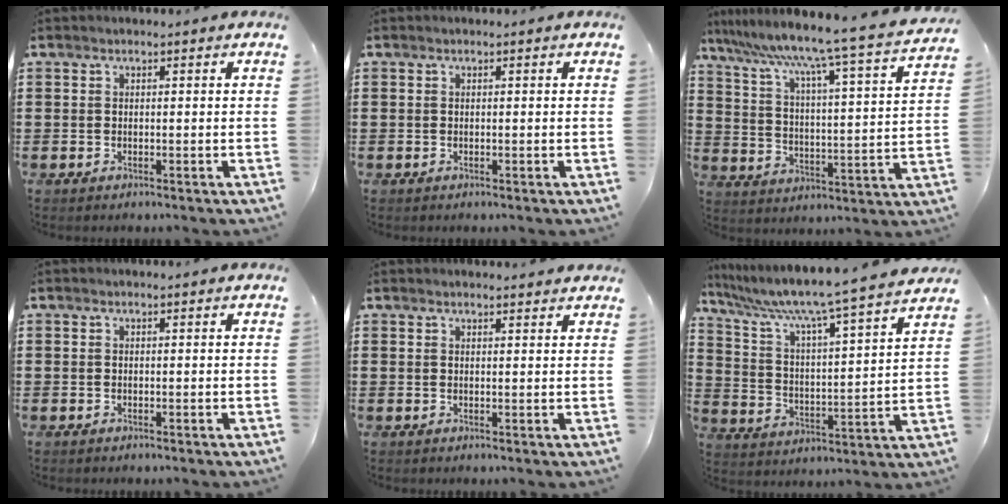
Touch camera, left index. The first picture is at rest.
{"total": 0.0}
{"total": 7.8, "force": [6.5, -1.5, 3.9], "torque": [-0.103, -0.061, 0.097]}
{"total": 0.0}
{"total": 1.5, "force": [1.5, 0.1, 0.3], "torque": [-0.008, 0.001, 0.029]}
{"total": 7.8, "force": [6.7, -0.7, 4.0], "torque": [-0.107, -0.059, 0.103]}